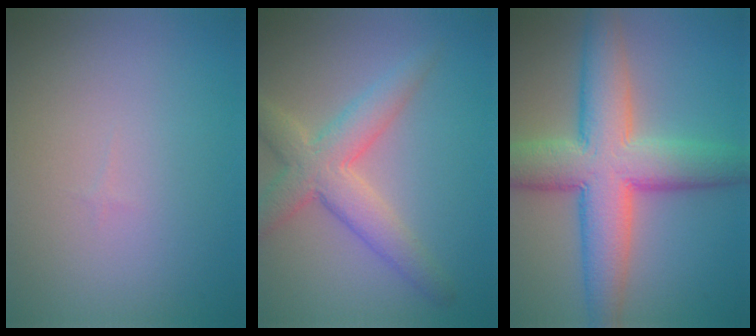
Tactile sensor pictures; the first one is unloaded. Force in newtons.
{"total": 5.0, "press": 5.0, "slide": 0.3}
{"total": 9.8, "press": 9.8, "slide": 0.5}